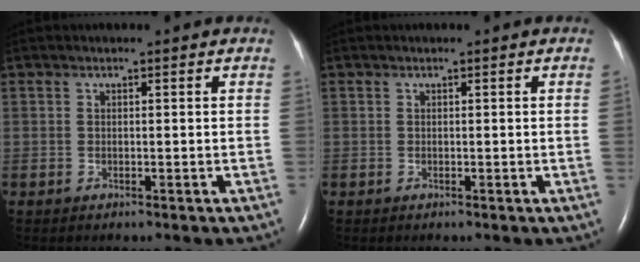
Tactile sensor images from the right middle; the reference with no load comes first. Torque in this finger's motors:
{"motor_torque": [0.36, -0.36, -0.71, -0.21]}